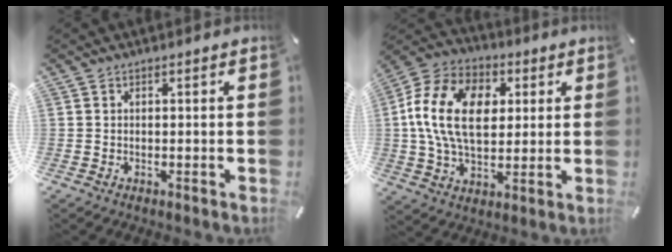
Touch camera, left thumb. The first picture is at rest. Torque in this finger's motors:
{"motor_torque": [0.55, 1.40, 2.22, -0.55, 0.31]}